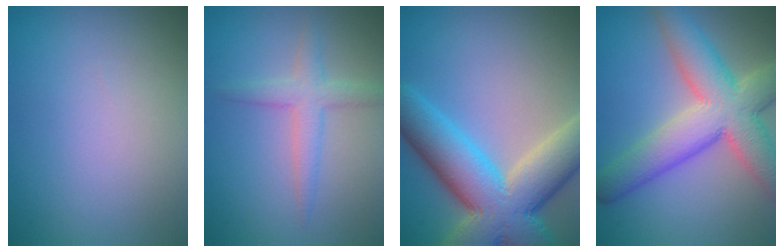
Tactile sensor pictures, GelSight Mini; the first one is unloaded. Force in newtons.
{"total": 2.4, "press": 2.4, "slide": 0.1}
{"total": 11.6, "press": 11.6, "slide": 1.0}
{"total": 9.1, "press": 9.1, "slide": 0.7}